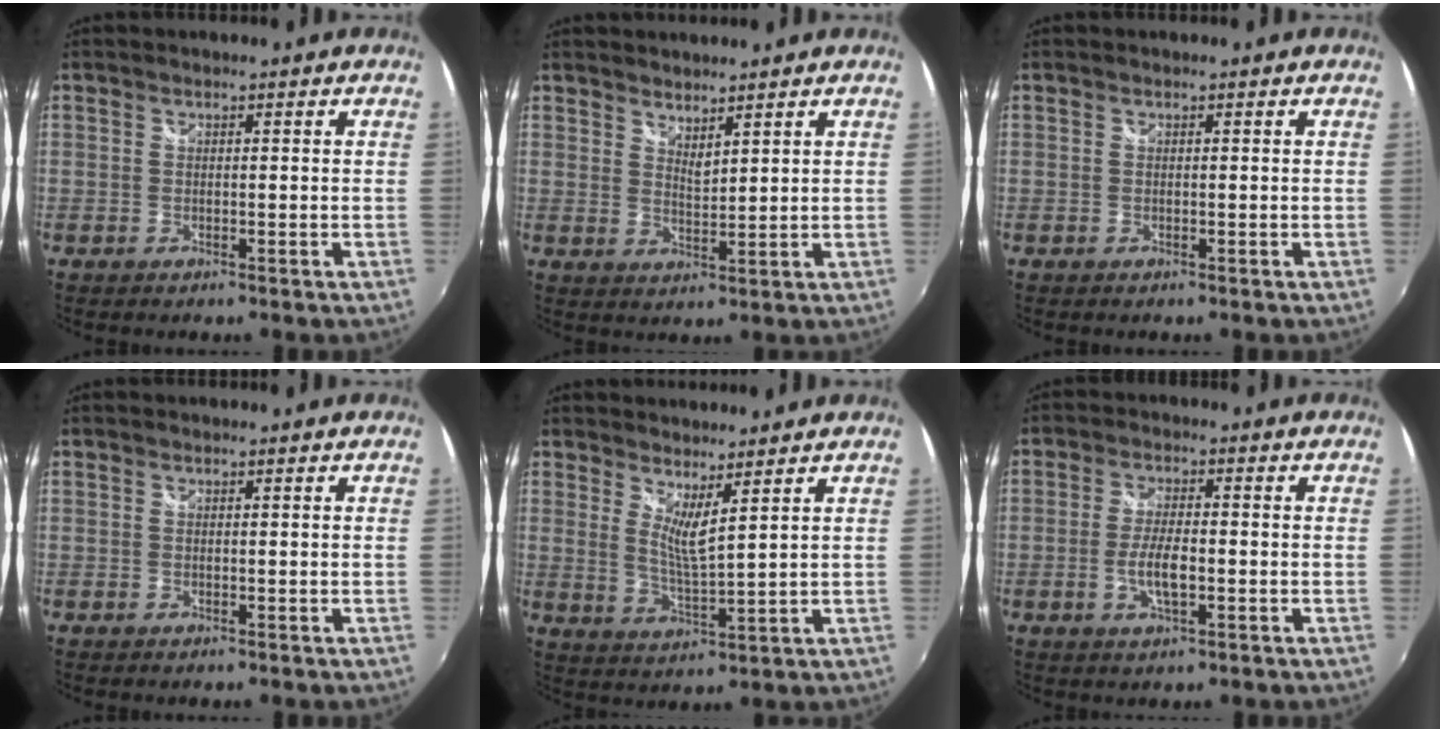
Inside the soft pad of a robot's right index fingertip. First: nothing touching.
{"total": 3.3, "force": [3.0, 0.6, 1.1], "torque": [-0.017, -0.004, 0.051]}
{"total": 0.0}
{"total": 0.0}
{"total": 5.1, "force": [3.7, -0.1, 3.5], "torque": [-0.061, -0.014, 0.061]}
{"total": 5.4, "force": [-1.5, 1.6, 5.0], "torque": [-0.103, -0.003, -0.028]}